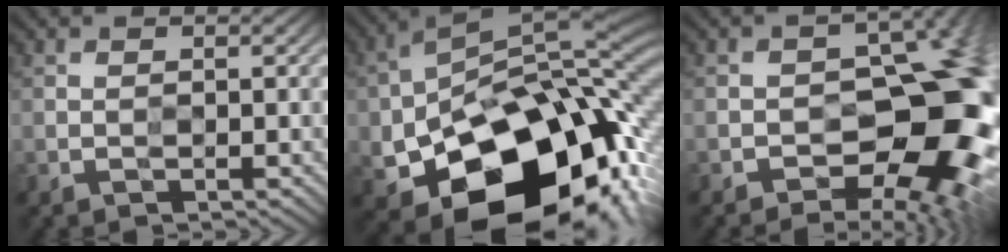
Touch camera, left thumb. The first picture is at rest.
{"total": 18.8, "force": [-6.2, 12.2, 12.9], "torque": [-0.234, -0.033, -0.089]}
{"total": 14.6, "force": [-5.0, 8.0, 11.1], "torque": [-0.097, -0.006, -0.072]}